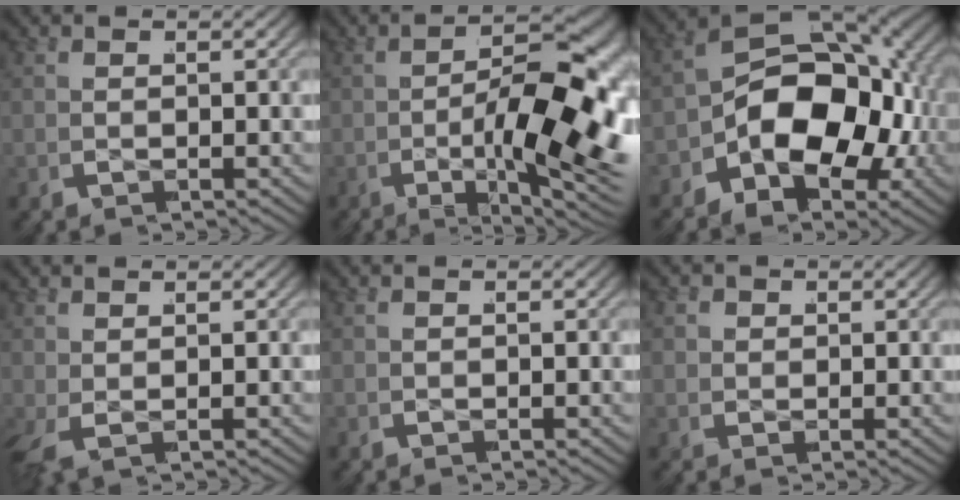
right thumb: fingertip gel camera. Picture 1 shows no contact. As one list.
[{"total": 14.6, "force": [-2.7, 5.8, 13.2], "torque": [-0.213, -0.025, -0.029]}, {"total": 14.3, "force": [-1.7, 9.1, 11.0], "torque": [-0.204, -0.024, -0.023]}, {"total": 1.0, "force": [-0.1, 0.6, 0.8], "torque": [-0.020, -0.006, 0.002]}, {"total": 0.0}, {"total": 1.3, "force": [0.3, 1.2, 0.5], "torque": [-0.011, -0.008, 0.008]}]